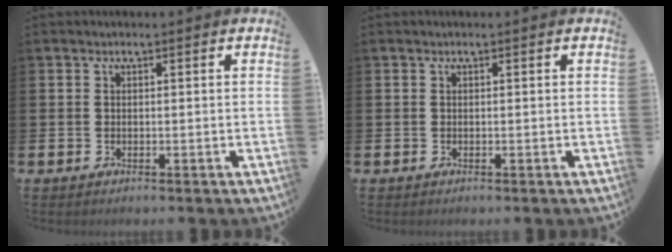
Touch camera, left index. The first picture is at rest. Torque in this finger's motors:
{"motor_torque": [-0.06, -0.06, 0.05, 0.00]}